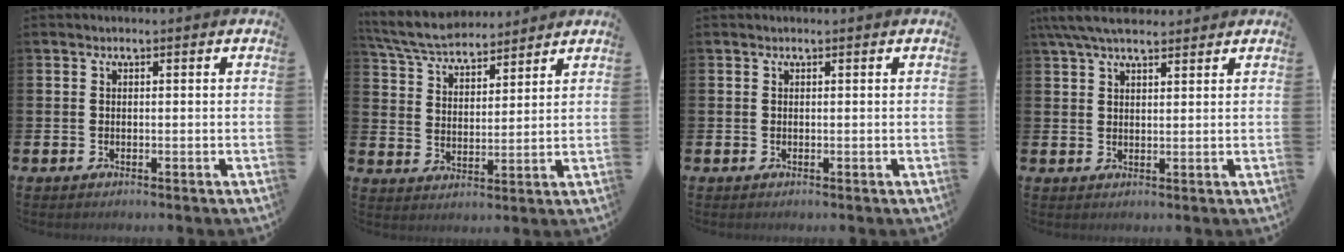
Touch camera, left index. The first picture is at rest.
{"total": 6.3, "force": [6.1, 1.4, 1.2], "torque": [-0.050, -0.030, 0.109]}
{"total": 0.0}
{"total": 5.9, "force": [5.0, 1.8, 2.5], "torque": [-0.058, -0.014, 0.093]}